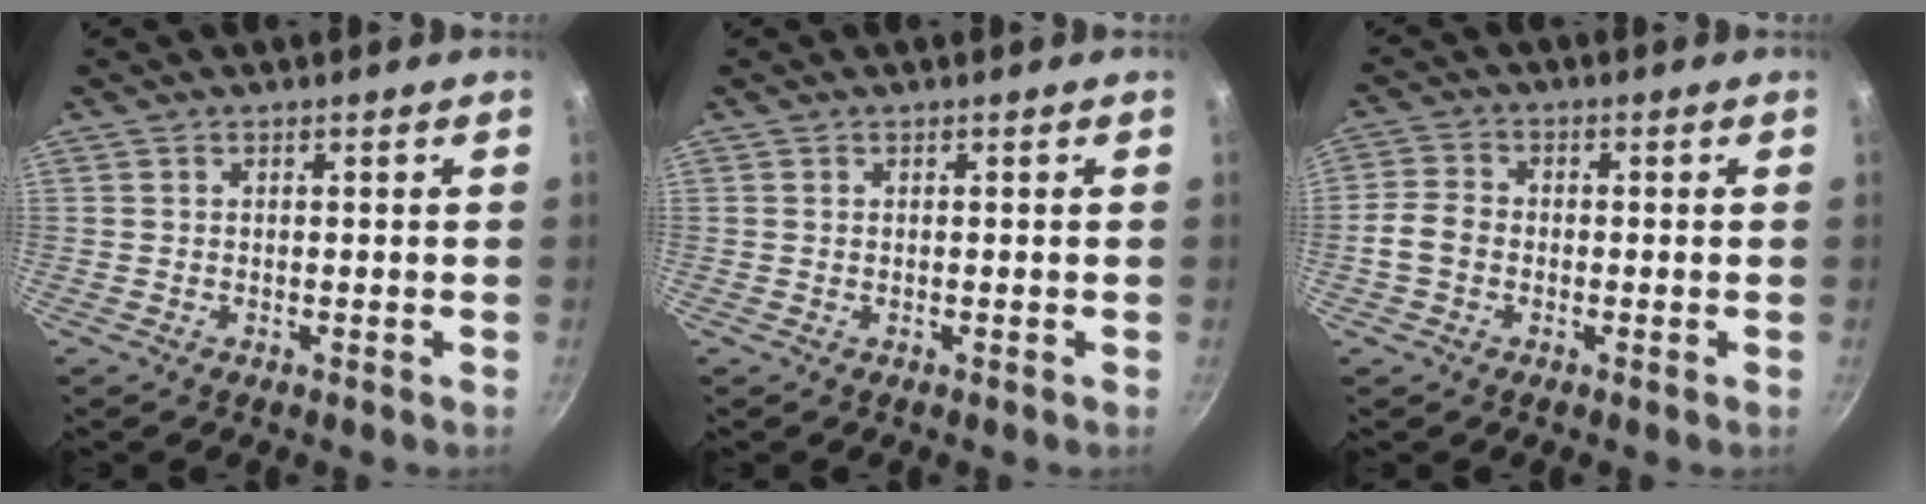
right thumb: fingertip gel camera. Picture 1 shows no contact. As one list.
[{"total": 0.0}, {"total": 4.8, "force": [-1.2, 3.7, 2.8], "torque": [-0.051, 0.016, -0.033]}]